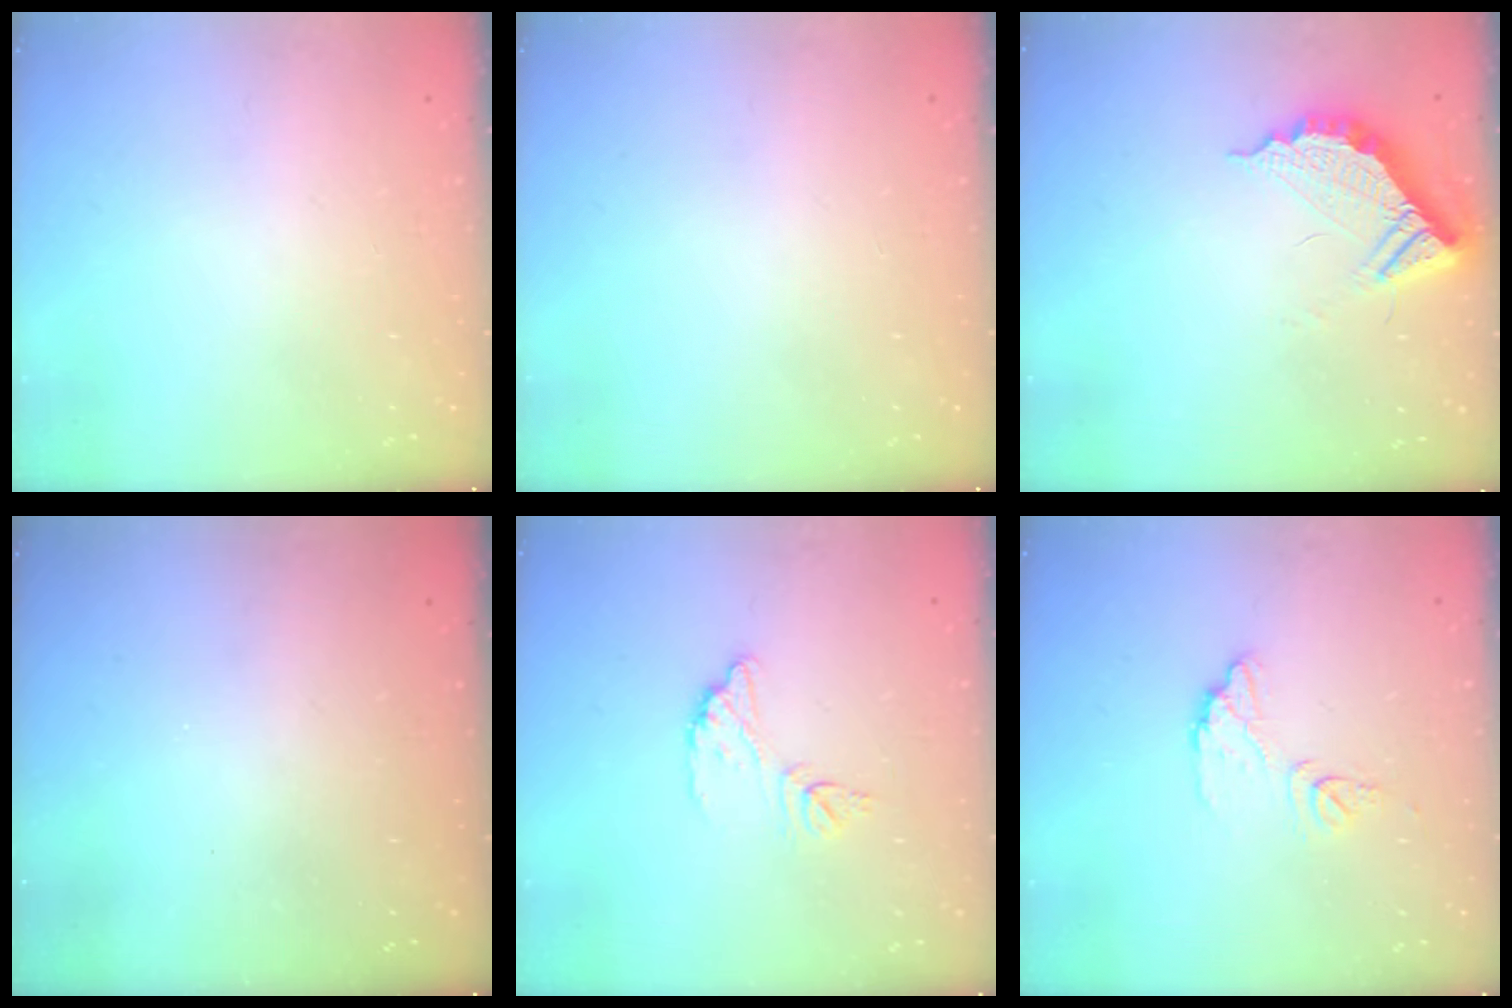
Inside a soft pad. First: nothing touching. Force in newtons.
{"total": 0.0}
{"total": 11.2, "press": 11.2, "slide": 0.9}
{"total": 3.1, "press": 3.1, "slide": 0.2}
{"total": 8.8, "press": 8.7, "slide": 0.5}
{"total": 8.9, "press": 8.9, "slide": 0.6}